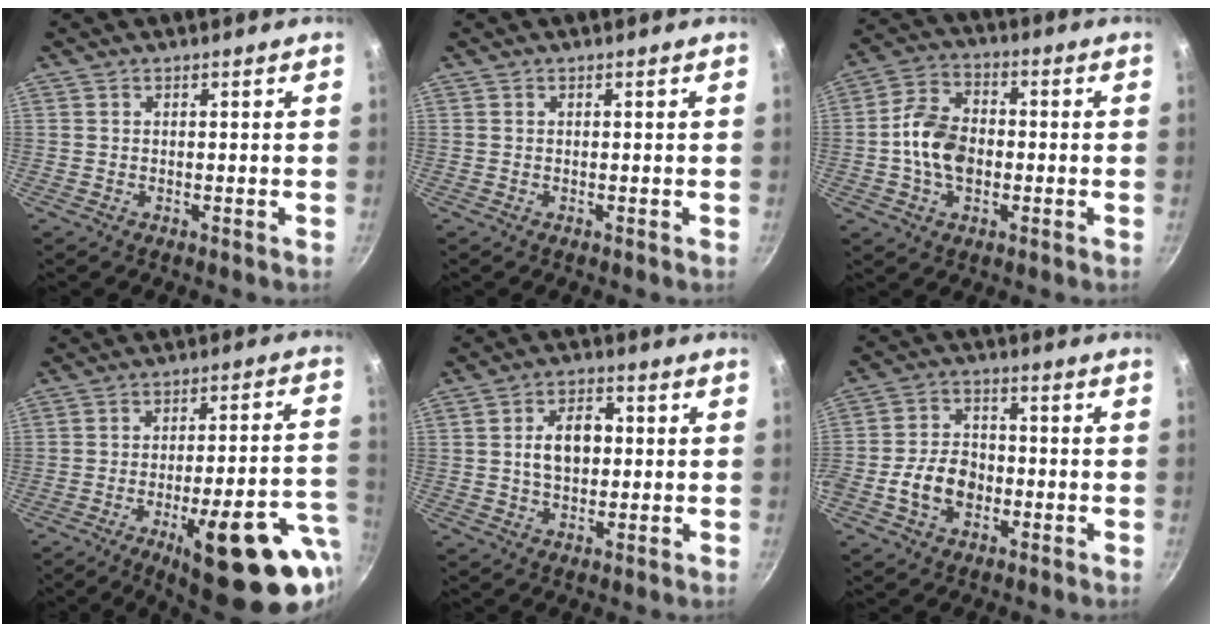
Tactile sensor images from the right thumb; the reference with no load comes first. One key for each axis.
{"total": 0.0}
{"total": 10.5, "fx": -1.3, "fy": 7.3, "fz": 7.5, "tx": -0.122, "ty": 0.023, "tz": -0.036}
{"total": 23.3, "fx": -9.6, "fy": 7.2, "fz": 20.0, "tx": -0.229, "ty": 0.029, "tz": -0.126}
{"total": 8.4, "fx": 0.7, "fy": 5.6, "fz": 6.2, "tx": -0.078, "ty": 0.014, "tz": 0.007}
{"total": 9.2, "fx": -2.7, "fy": 6.7, "fz": 5.8, "tx": -0.082, "ty": 0.025, "tz": -0.055}